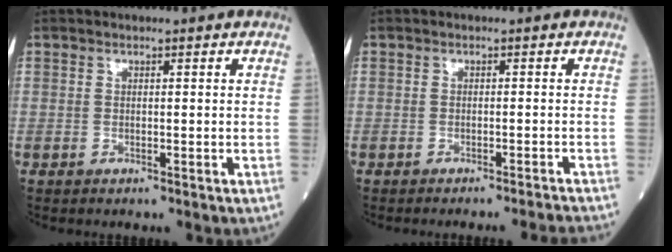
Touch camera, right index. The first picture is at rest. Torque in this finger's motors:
{"motor_torque": [0.00, -0.12, -0.01, 0.02]}